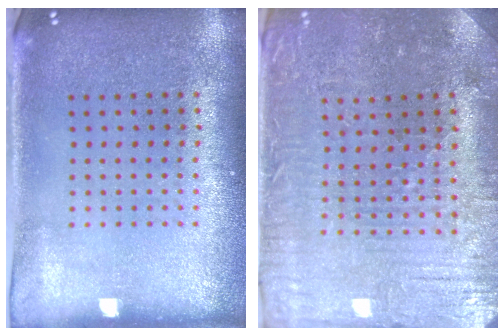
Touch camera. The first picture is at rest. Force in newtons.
{"total": 1.6, "press": 1.5, "slide": 0.5}